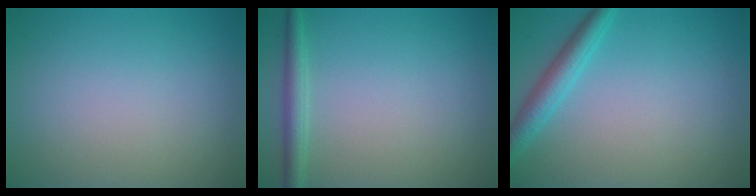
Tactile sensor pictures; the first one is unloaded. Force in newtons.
{"total": 2.0, "press": 2.0, "slide": 0.1}
{"total": 2.8, "press": 2.8, "slide": 0.1}